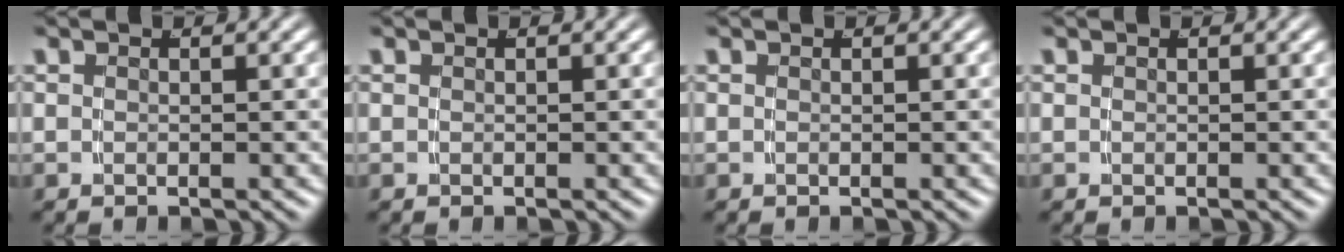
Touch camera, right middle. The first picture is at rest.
{"total": 0.0}
{"total": 0.0}
{"total": 0.0}